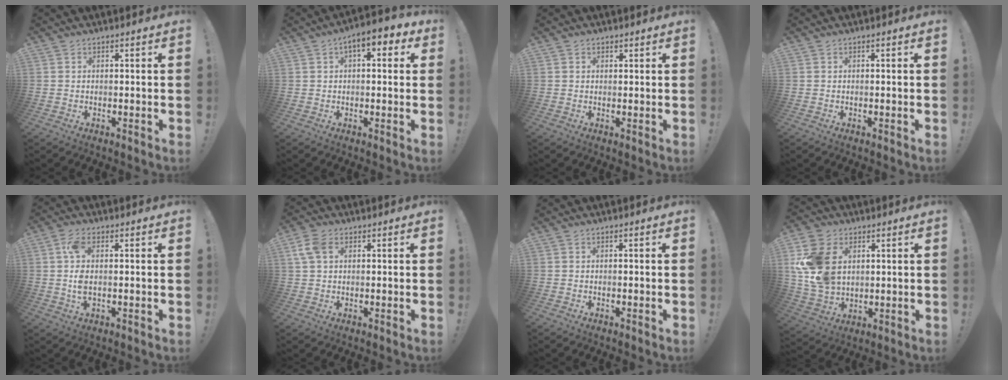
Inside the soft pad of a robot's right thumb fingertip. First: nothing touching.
{"total": 5.8, "force": [2.1, 2.6, 4.8], "torque": [-0.062, -0.008, 0.033]}
{"total": 1.1, "force": [0.8, 0.8, 0.1], "torque": [0.006, -0.002, 0.013]}
{"total": 0.0}
{"total": 5.7, "force": [0.4, 2.5, 5.1], "torque": [-0.100, -0.004, 0.005]}
{"total": 5.6, "force": [1.9, 3.5, 4.0], "torque": [-0.085, 0.006, 0.038]}
{"total": 0.0}
{"total": 16.1, "force": [3.9, 12.1, 9.9], "torque": [-0.199, -0.015, 0.078]}